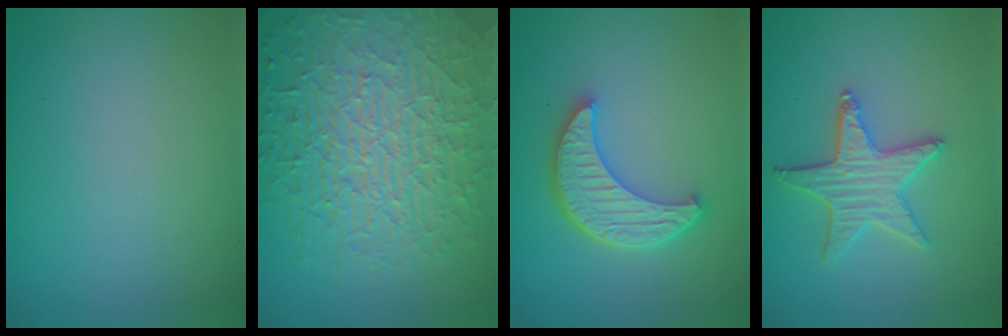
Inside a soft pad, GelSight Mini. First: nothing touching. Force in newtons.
{"total": 10.0, "press": 6.5, "slide": 7.6}
{"total": 5.6, "press": 4.3, "slide": 3.6}
{"total": 3.8, "press": 3.5, "slide": 1.6}